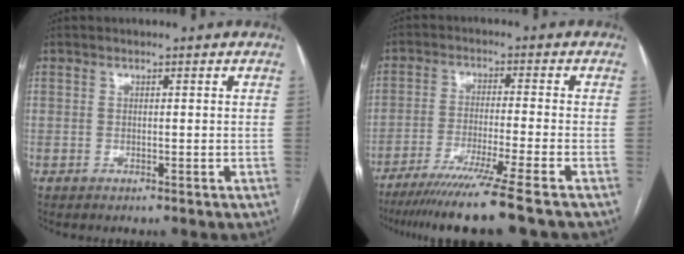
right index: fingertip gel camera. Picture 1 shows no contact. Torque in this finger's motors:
{"motor_torque": [1.35, -0.79, 0.66, 0.17]}